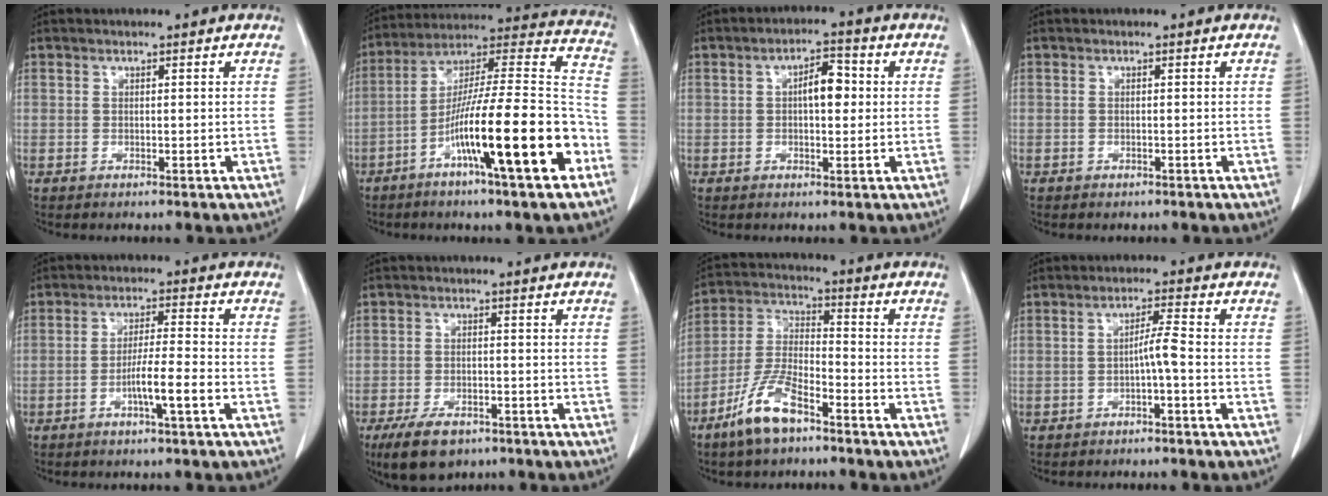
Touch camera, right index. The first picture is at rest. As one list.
[{"total": 21.9, "force": [-9.2, 1.4, 19.8], "torque": [-0.297, -0.003, -0.156]}, {"total": 5.0, "force": [0.6, 2.0, 4.6], "torque": [-0.074, 0.013, 0.008]}, {"total": 0.6, "force": [-0.4, 0.4, 0.1], "torque": [-0.005, 0.003, -0.003]}, {"total": 5.6, "force": [-2.3, -0.2, 5.1], "torque": [-0.092, 0.000, -0.043]}, {"total": 7.0, "force": [-4.9, 3.4, 3.6], "torque": [-0.071, -0.004, -0.077]}, {"total": 9.6, "force": [-6.4, 2.7, 6.7], "torque": [-0.149, -0.006, -0.125]}, {"total": 3.0, "force": [-1.0, -0.3, 2.8], "torque": [-0.046, 0.006, -0.019]}]